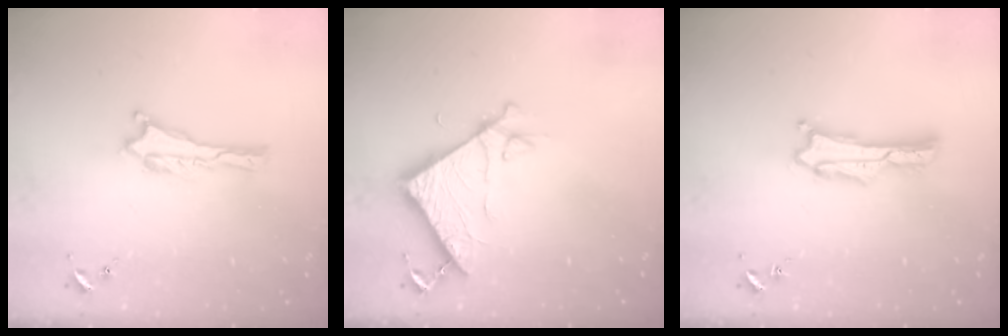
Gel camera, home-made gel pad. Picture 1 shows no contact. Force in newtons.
{"total": 7.5, "press": 7.5, "slide": 0.5}
{"total": 1.4, "press": 1.4, "slide": 0.0}